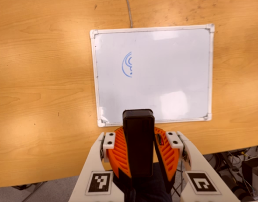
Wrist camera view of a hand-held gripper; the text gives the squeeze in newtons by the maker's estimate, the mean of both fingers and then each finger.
{"total": 10.6, "left": 9.6, "right": 11.5}